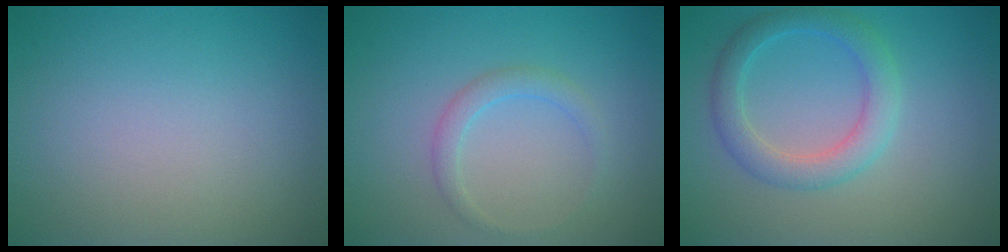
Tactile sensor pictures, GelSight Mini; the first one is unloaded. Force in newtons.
{"total": 1.6, "press": 1.6, "slide": 0.0}
{"total": 3.4, "press": 3.4, "slide": 0.2}